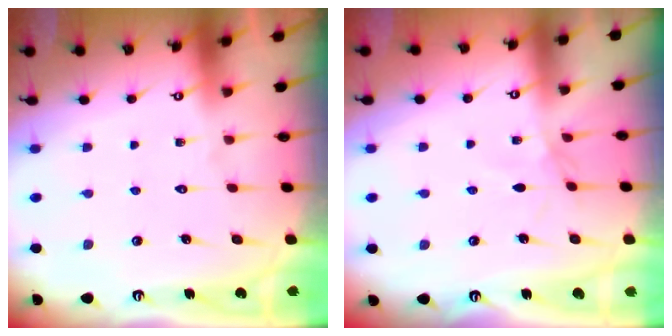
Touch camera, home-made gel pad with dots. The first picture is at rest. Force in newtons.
{"total": 1.7, "press": 1.7, "slide": 0.4}